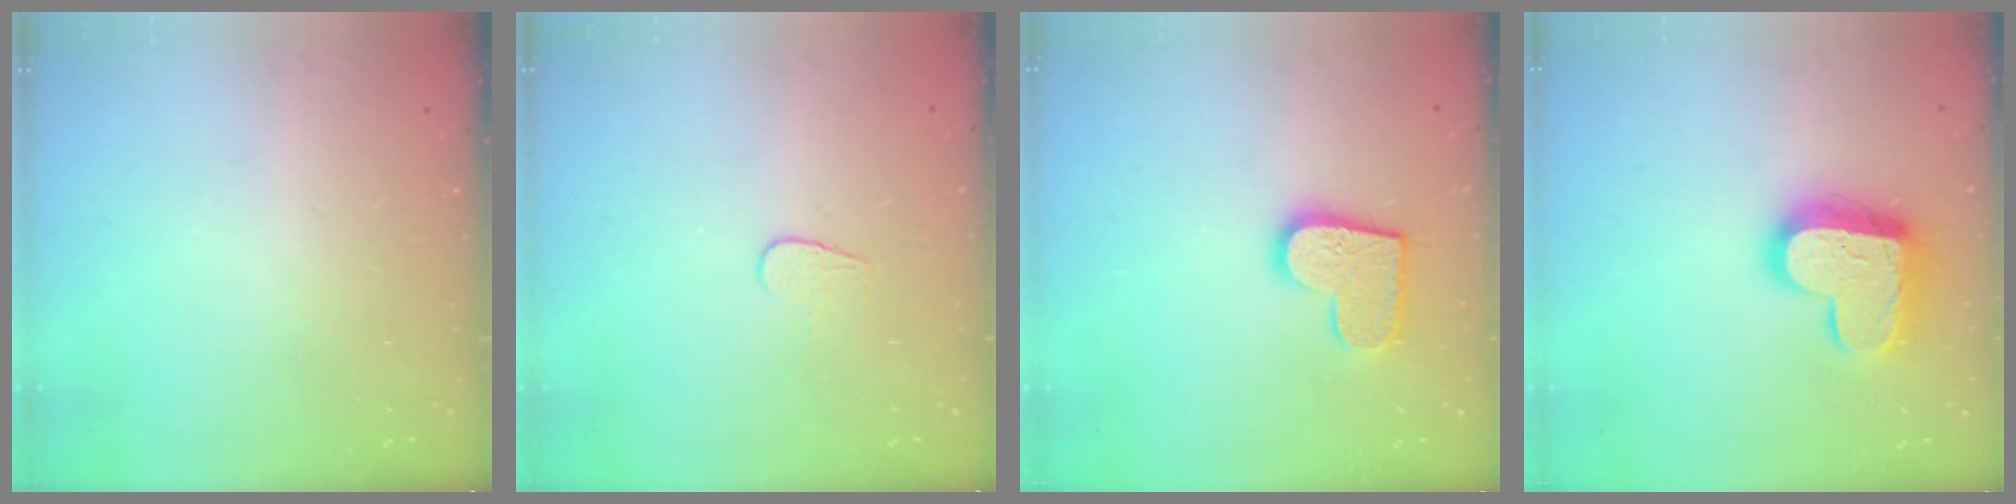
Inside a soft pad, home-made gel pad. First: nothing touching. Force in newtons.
{"total": 3.7, "press": 3.7, "slide": 0.3}
{"total": 12.1, "press": 12.0, "slide": 0.6}
{"total": 17.1, "press": 17.0, "slide": 1.1}